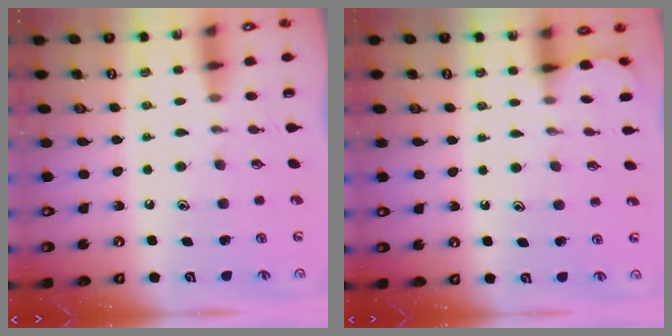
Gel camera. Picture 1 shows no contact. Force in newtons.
{"total": 2.5, "press": 2.5, "slide": 0.3}